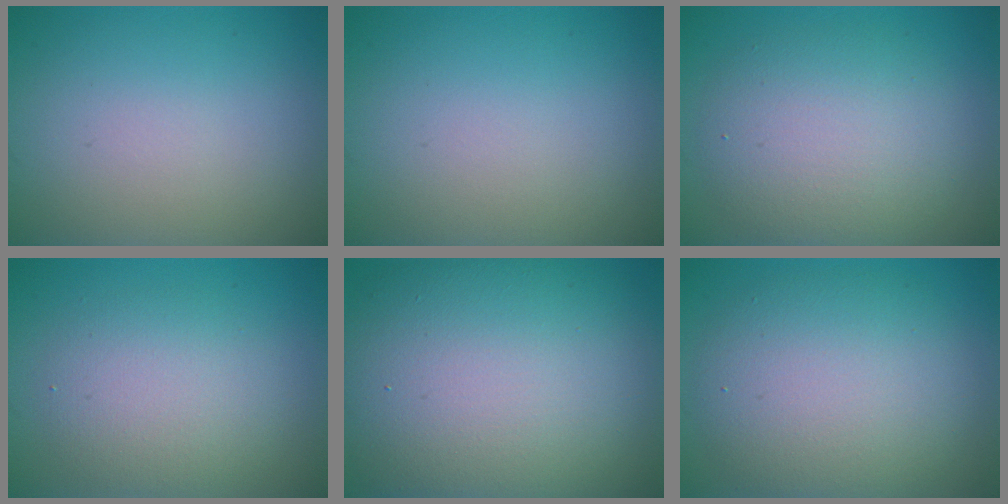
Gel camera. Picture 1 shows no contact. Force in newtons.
{"total": 0.0}
{"total": 6.1, "press": 6.1, "slide": 0.2}
{"total": 4.1, "press": 4.1, "slide": 0.4}
{"total": 15.3, "press": 15.2, "slide": 0.8}
{"total": 7.2, "press": 7.2, "slide": 0.1}